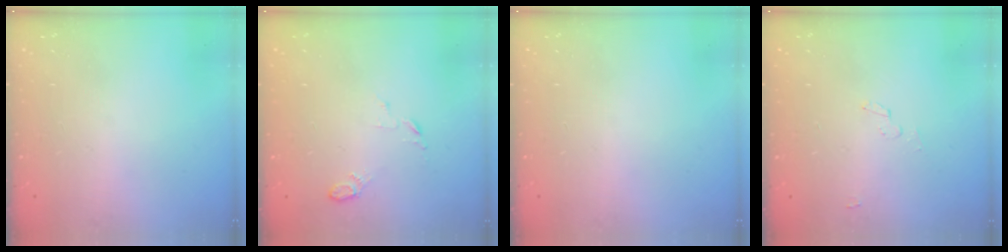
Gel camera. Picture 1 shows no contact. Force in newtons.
{"total": 4.1, "press": 4.0, "slide": 0.9}
{"total": 0.0}
{"total": 2.2, "press": 2.2, "slide": 0.2}